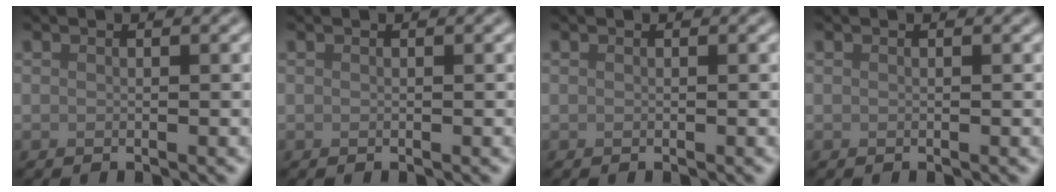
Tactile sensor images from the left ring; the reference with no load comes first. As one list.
[{"total": 0.0}, {"total": 0.0}, {"total": 0.0}]